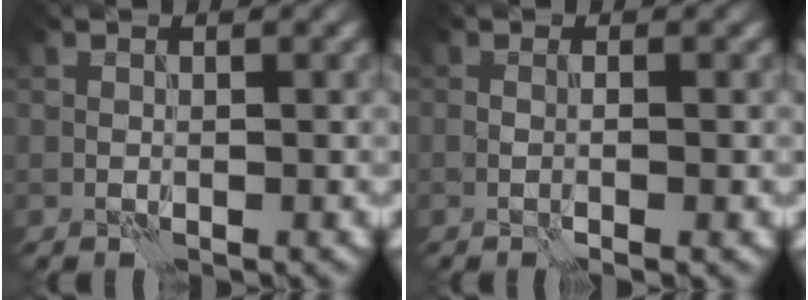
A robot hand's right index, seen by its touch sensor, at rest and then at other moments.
{"total": 1.5, "force": [-0.3, 0.3, 1.5], "torque": [-0.022, -0.004, -0.006]}